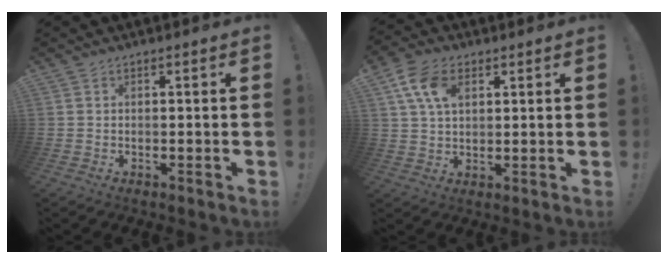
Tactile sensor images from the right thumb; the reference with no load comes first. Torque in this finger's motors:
{"motor_torque": [0.60, 1.39, 0.07, 0.13, 0.11]}